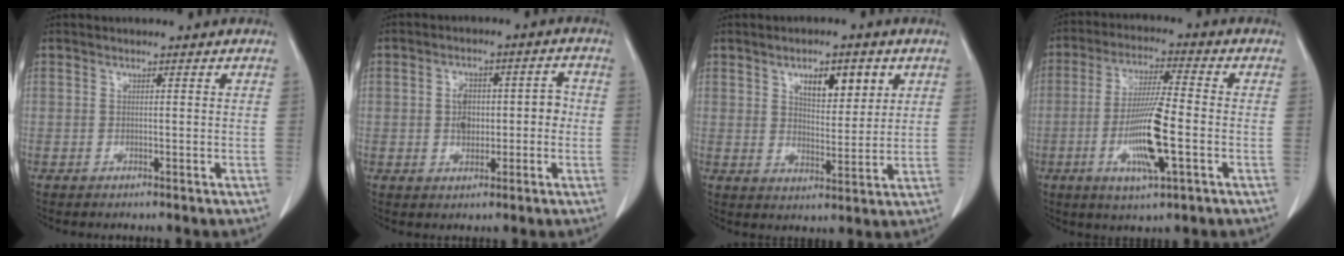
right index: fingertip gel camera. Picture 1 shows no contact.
{"total": 6.1, "force": [-0.4, 3.8, 4.7], "torque": [-0.073, 0.027, -0.002]}
{"total": 7.3, "force": [3.5, 3.0, 5.7], "torque": [-0.087, 0.002, 0.058]}
{"total": 11.4, "force": [-3.1, 1.0, 10.9], "torque": [-0.210, -0.010, -0.060]}